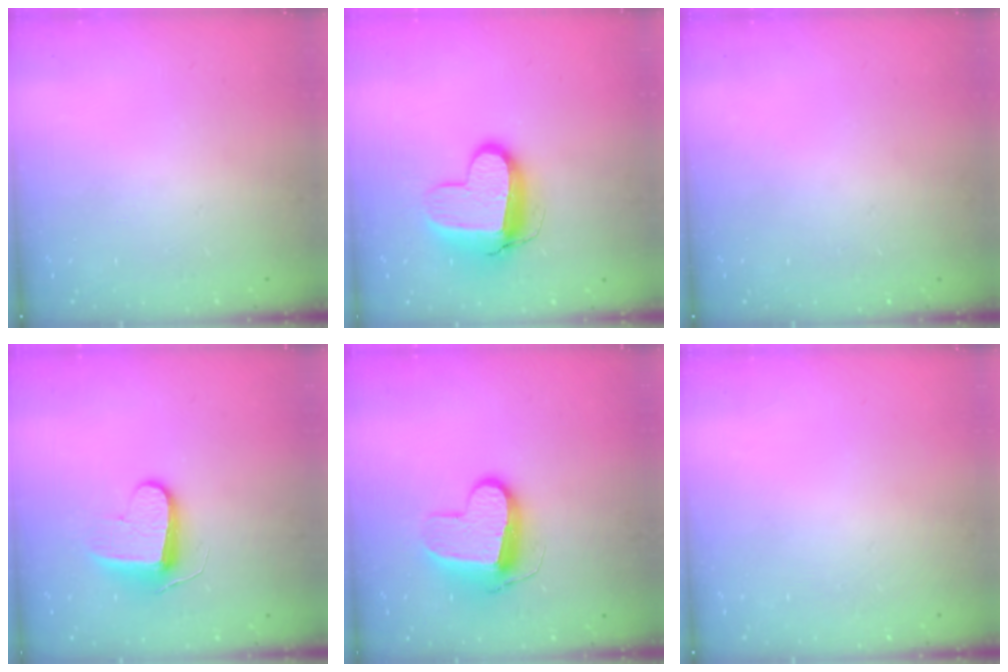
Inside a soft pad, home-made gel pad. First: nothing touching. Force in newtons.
{"total": 12.4, "press": 12.3, "slide": 1.3}
{"total": 0.0}
{"total": 9.3, "press": 9.3, "slide": 0.1}
{"total": 11.7, "press": 11.7, "slide": 0.9}
{"total": 0.0}